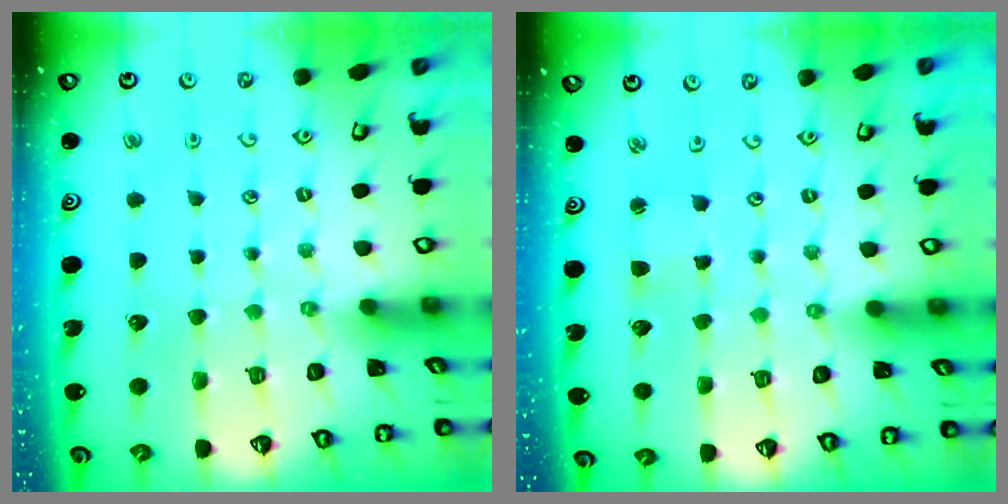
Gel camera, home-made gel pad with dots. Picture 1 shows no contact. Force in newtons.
{"total": 2.5, "press": 2.5, "slide": 0.3}